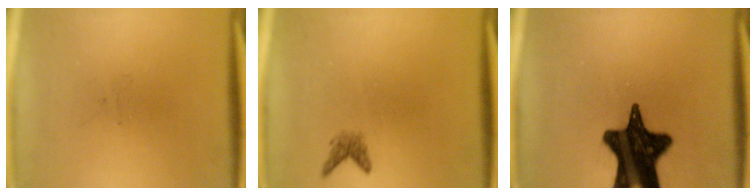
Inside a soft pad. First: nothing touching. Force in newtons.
{"total": 1.4}
{"total": 17.4}